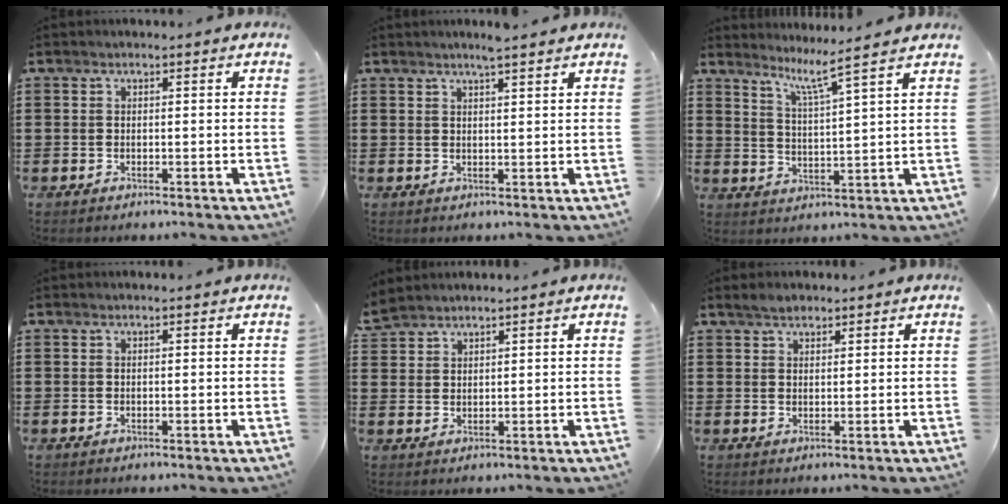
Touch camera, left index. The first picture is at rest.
{"total": 2.9, "force": [2.5, -0.3, 1.5], "torque": [-0.033, -0.001, 0.045]}
{"total": 4.8, "force": [4.0, -0.9, 2.6], "torque": [-0.064, -0.018, 0.066]}
{"total": 0.0}
{"total": 3.0, "force": [2.9, 0.8, 0.0], "torque": [-0.010, -0.001, 0.056]}
{"total": 2.1, "force": [1.7, 1.0, 0.5], "torque": [-0.014, 0.004, 0.033]}